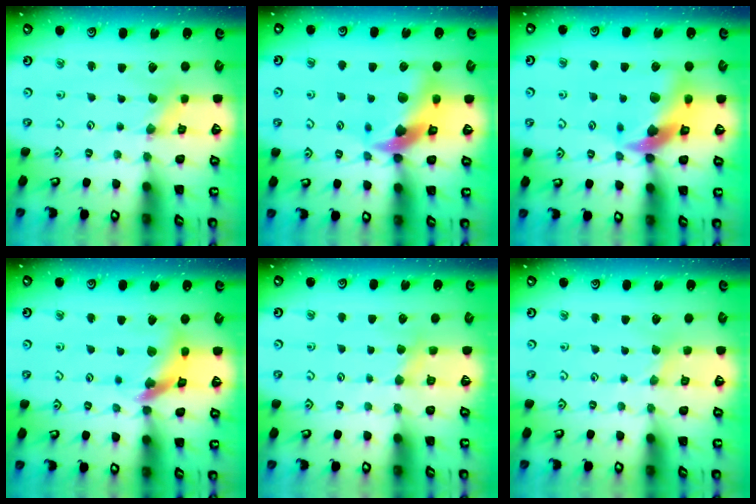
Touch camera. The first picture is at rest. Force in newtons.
{"total": 13.1, "press": 13.0, "slide": 1.7}
{"total": 13.1, "press": 13.0, "slide": 1.7}
{"total": 12.2, "press": 12.1, "slide": 1.5}
{"total": 3.2, "press": 3.2, "slide": 0.4}
{"total": 1.4, "press": 1.4, "slide": 0.3}